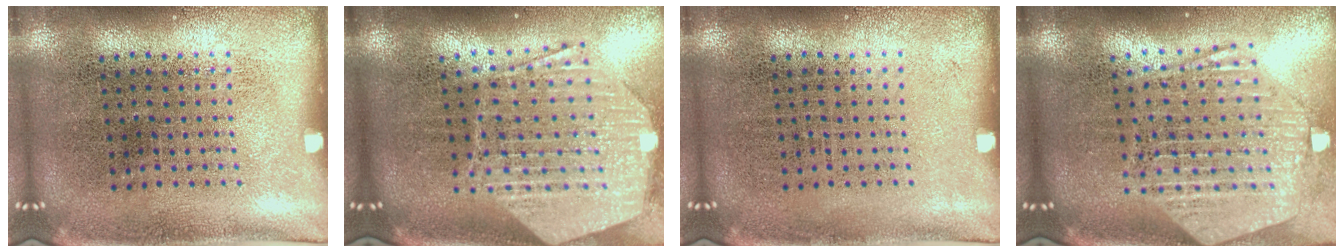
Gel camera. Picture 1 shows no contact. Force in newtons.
{"total": 2.9, "press": 2.3, "slide": 1.8}
{"total": 0.0}
{"total": 2.7, "press": 2.2, "slide": 1.5}